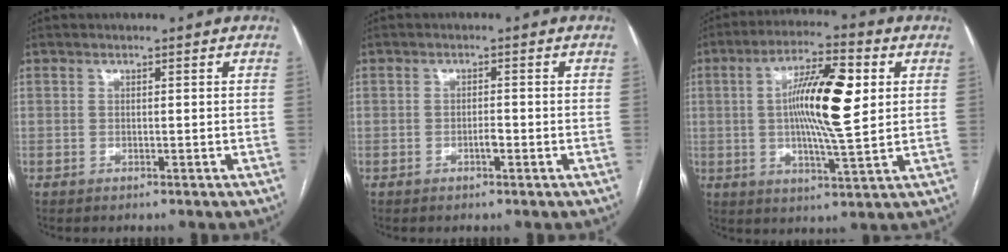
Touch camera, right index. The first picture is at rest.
{"total": 1.5, "force": [-0.7, 0.4, 1.3], "torque": [-0.023, 0.002, -0.011]}
{"total": 13.4, "force": [2.3, 2.2, 13.0], "torque": [-0.227, 0.012, 0.033]}